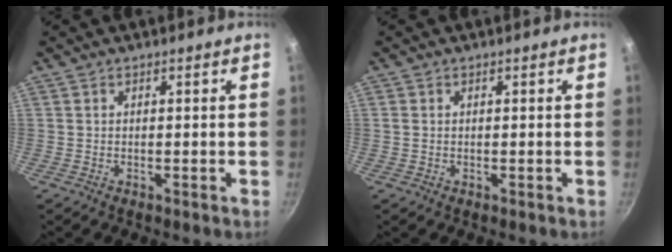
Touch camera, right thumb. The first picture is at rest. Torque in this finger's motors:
{"motor_torque": [-0.24, -0.33, -0.44, 0.27, 0.06]}